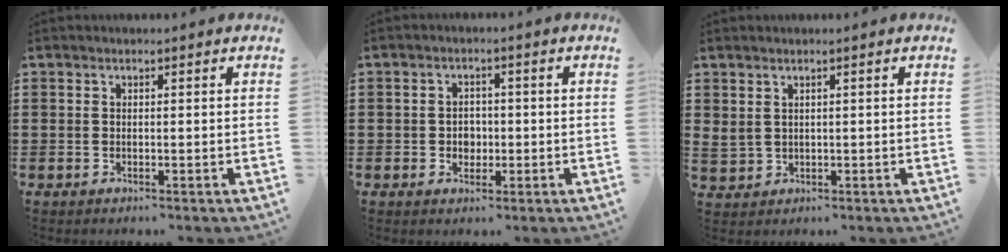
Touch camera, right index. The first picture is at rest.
{"total": 2.5, "force": [-0.4, 2.2, 1.2], "torque": [-0.029, 0.006, -0.012]}
{"total": 1.7, "force": [1.3, 1.0, 0.6], "torque": [-0.017, 0.005, 0.024]}